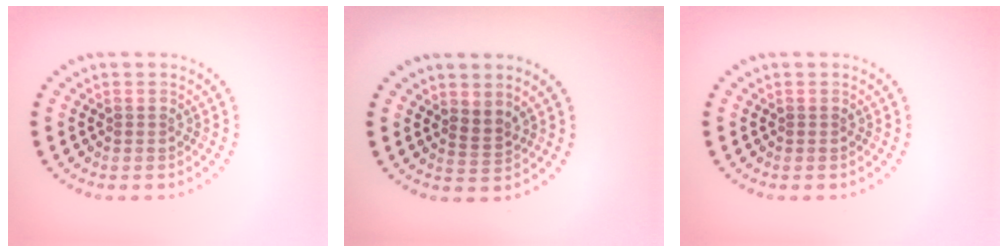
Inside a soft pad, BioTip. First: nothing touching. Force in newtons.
{"total": 1.7, "press": 1.2, "slide": 1.2}
{"total": 0.0}